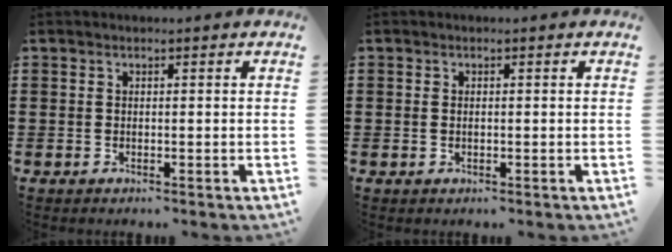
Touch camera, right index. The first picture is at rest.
{"total": 0.8, "force": [0.0, 0.3, 0.7], "torque": [-0.017, -0.001, 0.001]}